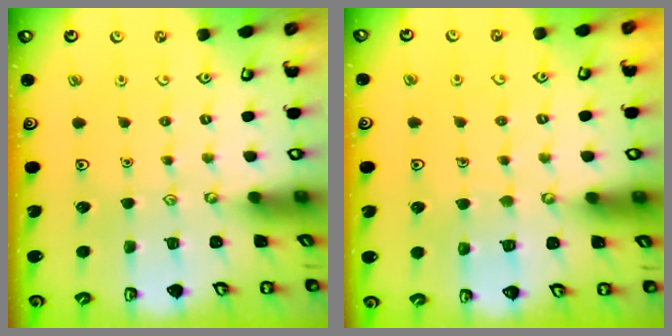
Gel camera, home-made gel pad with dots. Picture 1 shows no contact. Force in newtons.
{"total": 4.3, "press": 4.2, "slide": 0.4}